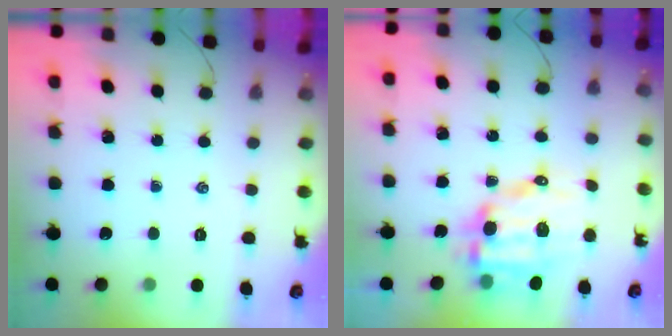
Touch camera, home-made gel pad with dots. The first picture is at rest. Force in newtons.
{"total": 11.0, "press": 10.7, "slide": 2.7}